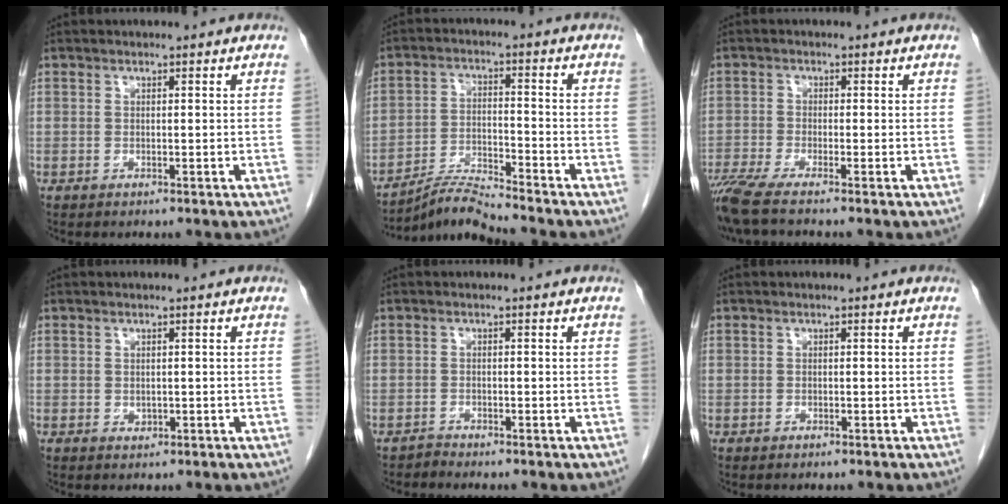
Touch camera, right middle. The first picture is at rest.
{"total": 6.0, "force": [-5.7, -1.5, 1.0], "torque": [-0.018, -0.010, -0.106]}
{"total": 5.8, "force": [-4.7, -0.6, 3.4], "torque": [-0.059, -0.020, -0.087]}
{"total": 0.7, "force": [0.0, 0.5, 0.5], "torque": [-0.010, -0.002, 0.001]}
{"total": 0.7, "force": [-0.6, -0.2, -0.3], "torque": [0.009, -0.005, -0.012]}
{"total": 0.0}